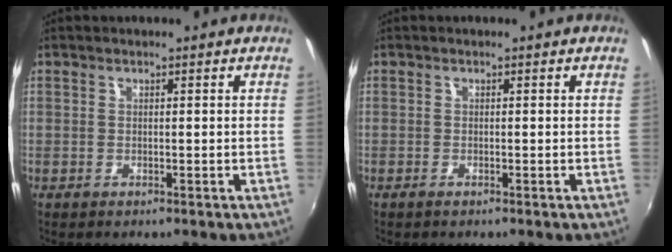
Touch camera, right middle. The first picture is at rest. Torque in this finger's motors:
{"motor_torque": [-0.19, 0.09, 0.02, -0.01]}